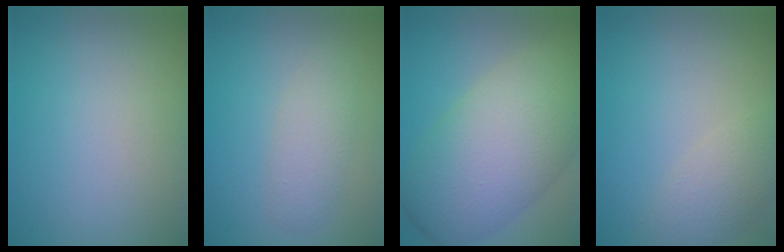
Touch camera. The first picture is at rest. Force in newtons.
{"total": 2.3, "press": 2.3, "slide": 0.1}
{"total": 10.5, "press": 10.5, "slide": 0.9}
{"total": 3.0, "press": 2.9, "slide": 0.4}